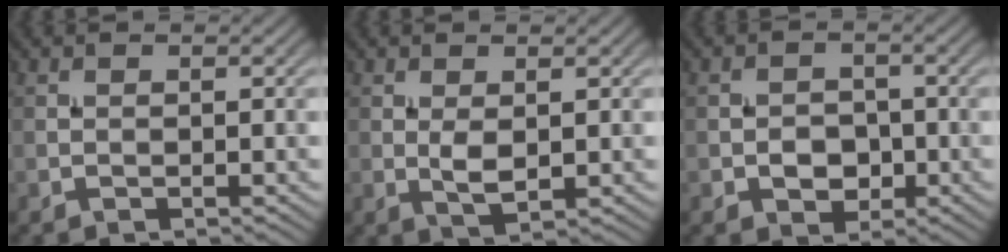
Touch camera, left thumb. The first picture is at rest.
{"total": 2.4, "force": [0.4, 1.1, 2.1], "torque": [-0.045, -0.004, 0.010]}
{"total": 3.4, "force": [-1.0, 2.7, 1.8], "torque": [-0.027, -0.004, -0.020]}